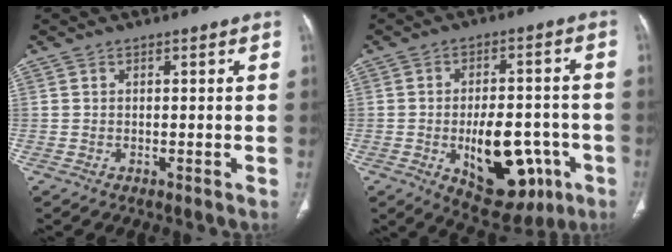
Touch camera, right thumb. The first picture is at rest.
{"total": 16.4, "force": [-5.1, 8.6, 12.9], "torque": [-0.153, 0.021, -0.054]}